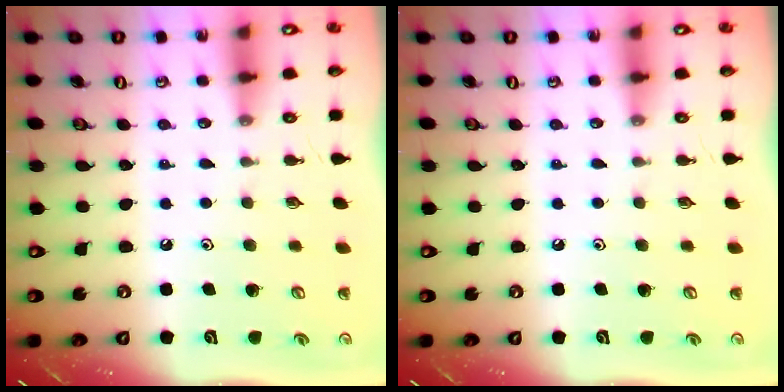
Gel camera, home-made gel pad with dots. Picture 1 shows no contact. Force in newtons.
{"total": 0.0}